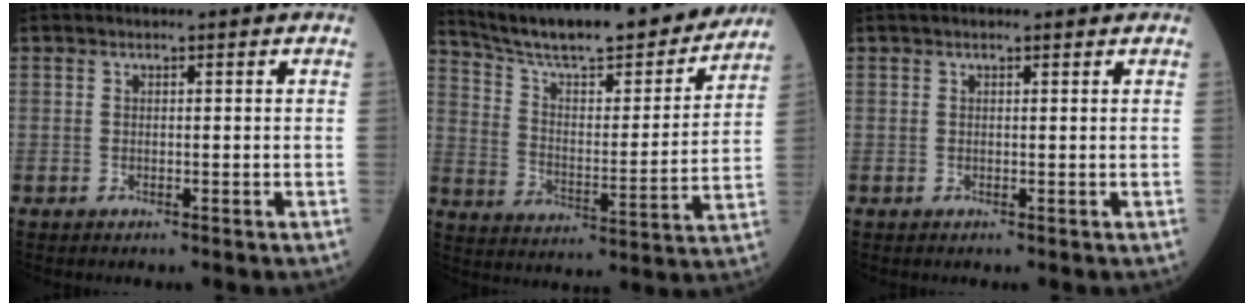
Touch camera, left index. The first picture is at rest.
{"total": 23.9, "force": [21.1, 3.3, 10.6], "torque": [-0.171, -0.023, 0.304]}
{"total": 2.2, "force": [1.9, 0.3, 1.1], "torque": [-0.016, 0.023, 0.025]}